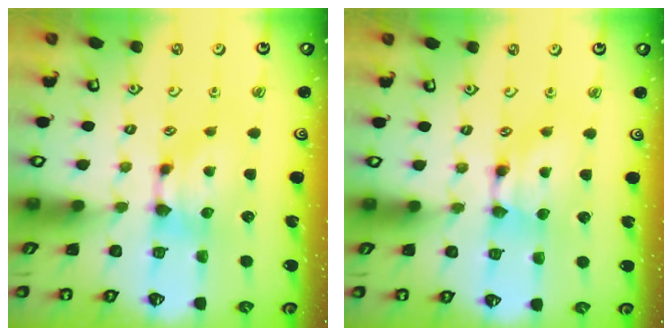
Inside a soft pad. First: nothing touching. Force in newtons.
{"total": 1.5, "press": 1.5, "slide": 0.2}